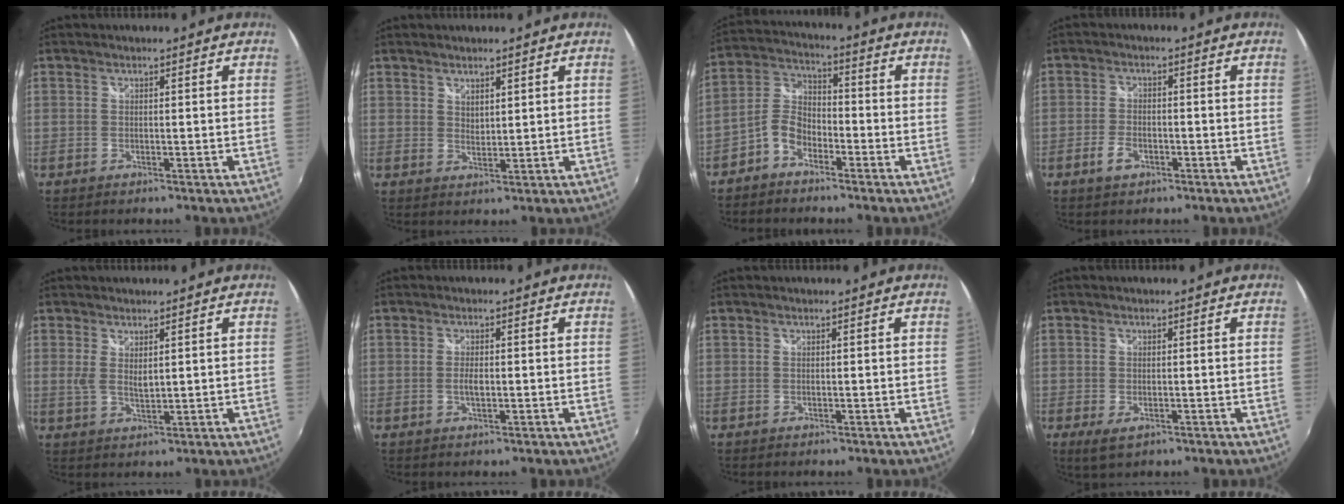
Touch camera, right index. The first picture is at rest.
{"total": 2.2, "force": [1.8, 1.0, 0.8], "torque": [-0.009, -0.001, 0.031]}
{"total": 6.4, "force": [-4.2, 3.7, 3.3], "torque": [-0.077, 0.020, -0.089]}
{"total": 3.7, "force": [-2.0, 2.1, 2.2], "torque": [-0.055, 0.000, -0.040]}
{"total": 2.9, "force": [1.2, 1.1, 2.4], "torque": [-0.043, -0.006, 0.022]}
{"total": 1.9, "force": [-0.3, 0.8, 1.7], "torque": [-0.032, -0.002, -0.005]}
{"total": 0.0}
{"total": 3.4, "force": [-1.6, 1.7, 2.5], "torque": [-0.052, -0.011, -0.025]}